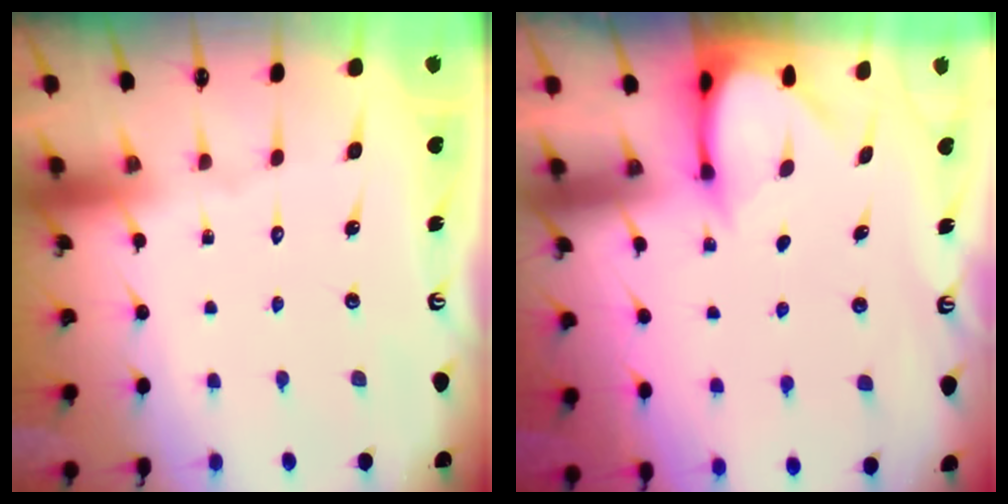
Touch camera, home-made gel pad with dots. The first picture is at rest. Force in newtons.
{"total": 3.8, "press": 3.8, "slide": 0.3}